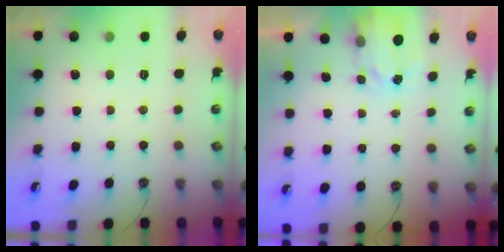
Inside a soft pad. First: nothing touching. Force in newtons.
{"total": 2.6, "press": 2.6, "slide": 0.4}